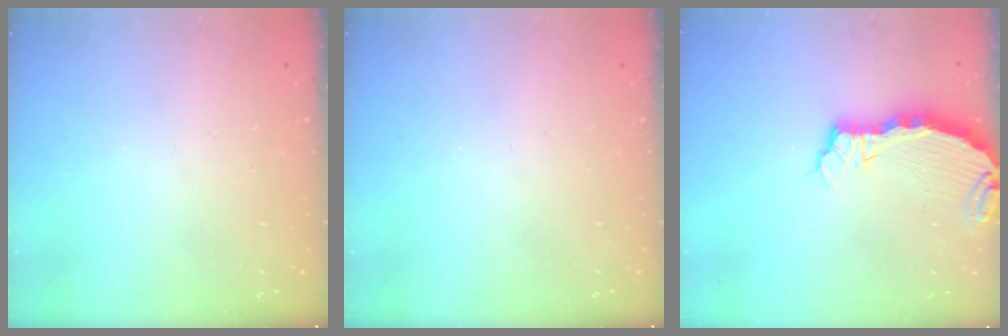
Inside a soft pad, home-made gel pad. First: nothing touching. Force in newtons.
{"total": 0.0}
{"total": 5.1, "press": 5.1, "slide": 0.5}